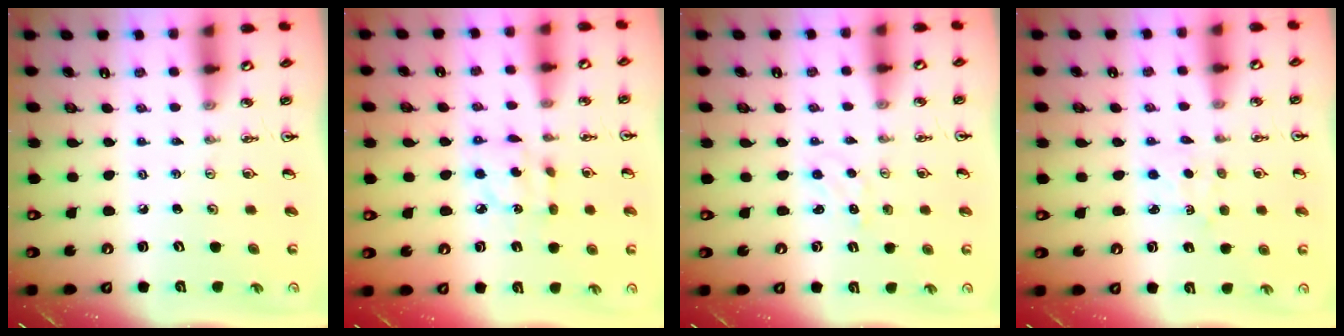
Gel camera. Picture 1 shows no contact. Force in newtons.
{"total": 5.7, "press": 5.7, "slide": 0.2}
{"total": 0.9, "press": 0.8, "slide": 0.2}
{"total": 2.3, "press": 2.3, "slide": 0.2}